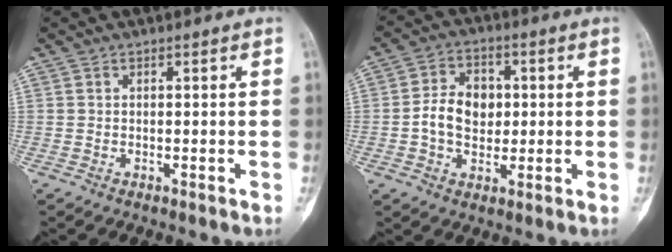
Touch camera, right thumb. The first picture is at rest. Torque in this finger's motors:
{"motor_torque": [0.23, 0.16, 1.06, 0.07, 0.07]}